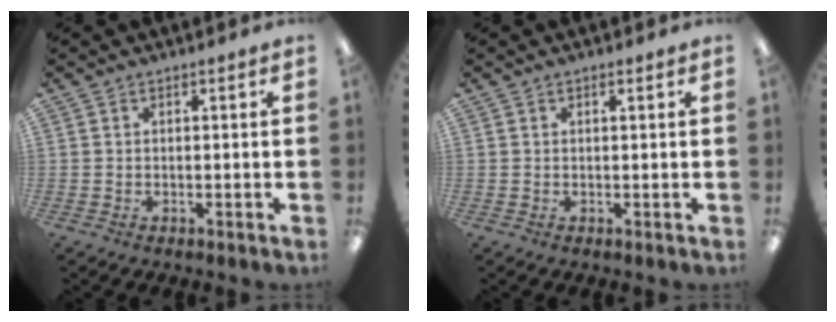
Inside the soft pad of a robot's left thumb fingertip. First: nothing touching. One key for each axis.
{"total": 0.6, "fx": 0.4, "fy": 0.2, "fz": 0.4, "tx": -0.010, "ty": 0.001, "tz": 0.008}